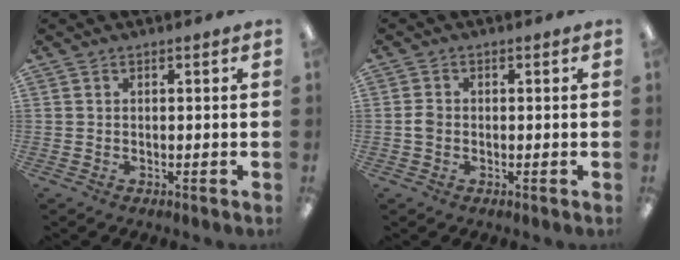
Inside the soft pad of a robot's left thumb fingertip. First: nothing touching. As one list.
[{"total": 2.2, "force": [-0.3, 1.7, 1.3], "torque": [-0.023, 0.006, -0.006]}]